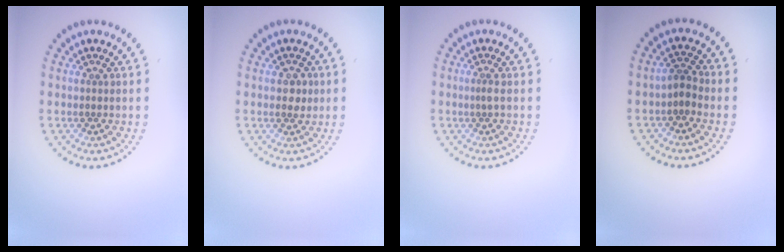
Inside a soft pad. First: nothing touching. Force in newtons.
{"total": 1.4, "press": 1.4, "slide": 0.3}
{"total": 1.0, "press": 0.6, "slide": 0.8}
{"total": 1.6, "press": 1.4, "slide": 0.9}